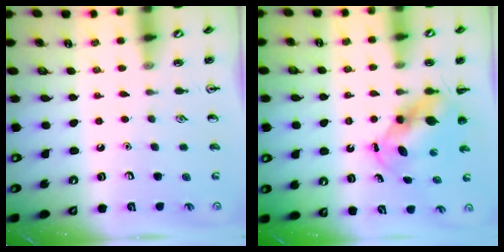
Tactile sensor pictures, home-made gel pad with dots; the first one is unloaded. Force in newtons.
{"total": 5.8, "press": 5.6, "slide": 1.3}